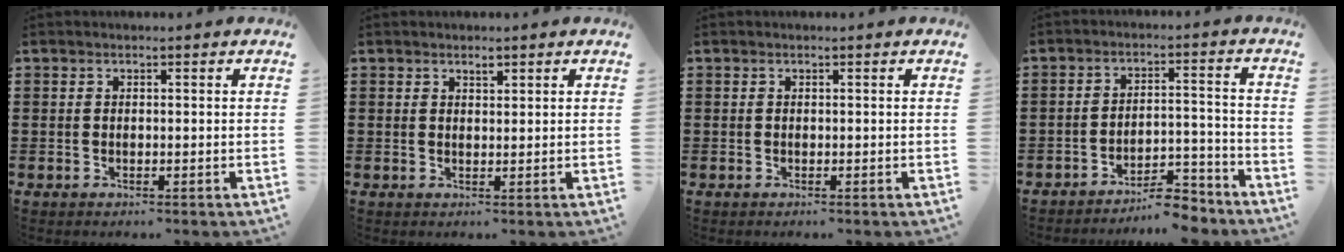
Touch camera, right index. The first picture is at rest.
{"total": 1.1, "force": [0.9, 0.5, 0.5], "torque": [-0.012, 0.002, 0.016]}
{"total": 0.0}
{"total": 6.9, "force": [-6.3, 1.2, 2.5], "torque": [-0.035, 0.018, -0.118]}